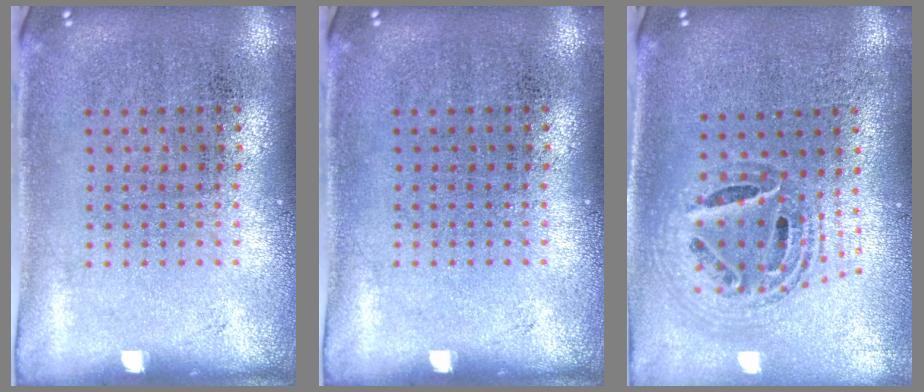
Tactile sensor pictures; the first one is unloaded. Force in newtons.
{"total": 0.0}
{"total": 1.2, "press": 1.1, "slide": 0.4}